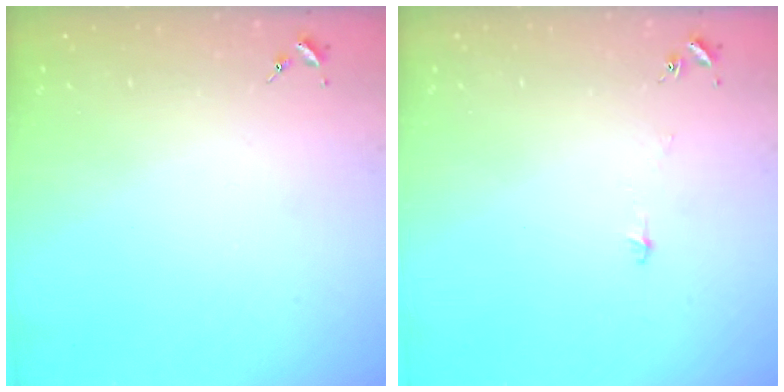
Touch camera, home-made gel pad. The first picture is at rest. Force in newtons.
{"total": 3.6, "press": 3.6, "slide": 0.3}